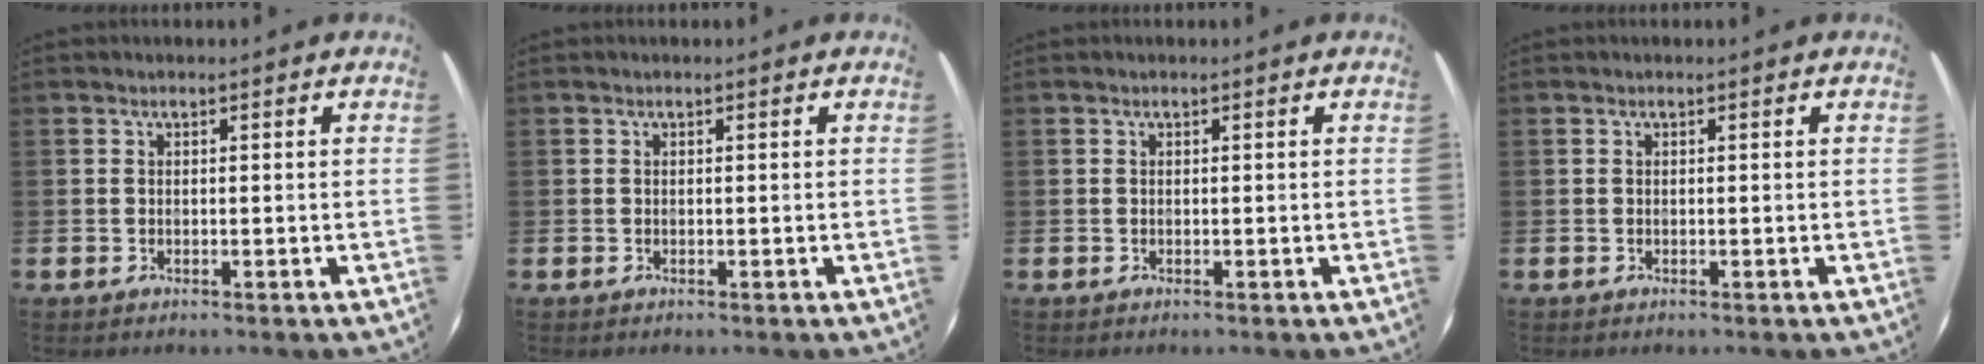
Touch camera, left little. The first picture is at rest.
{"total": 0.0}
{"total": 0.0}
{"total": 0.0}